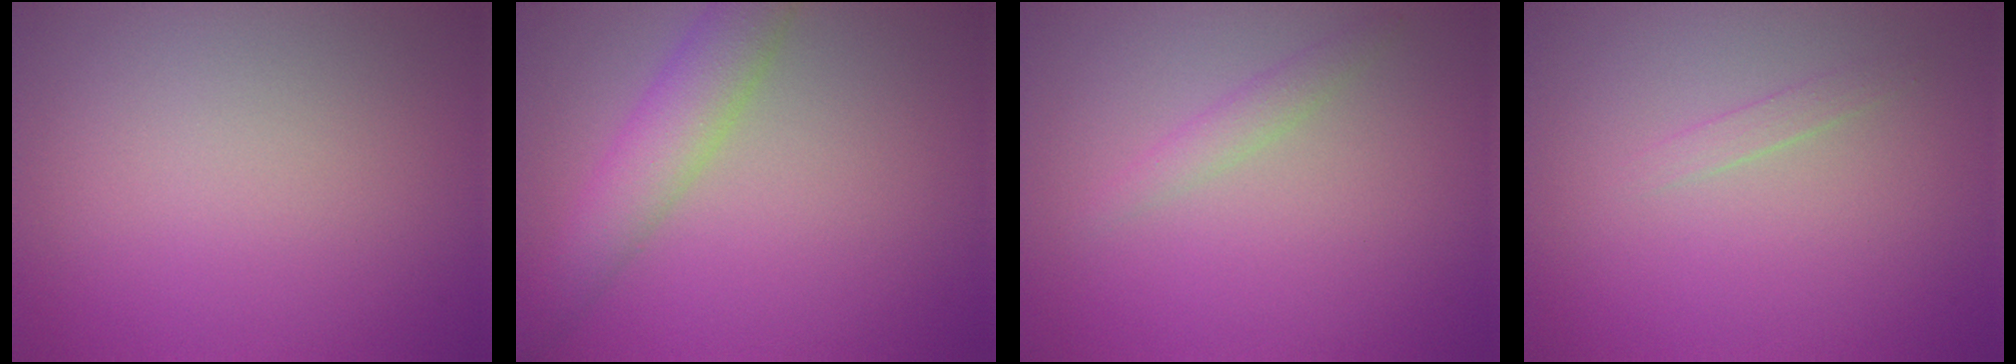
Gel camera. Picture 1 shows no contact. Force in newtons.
{"total": 4.3, "press": 4.3, "slide": 0.2}
{"total": 1.3, "press": 1.3, "slide": 0.1}
{"total": 0.9, "press": 0.9, "slide": 0.1}